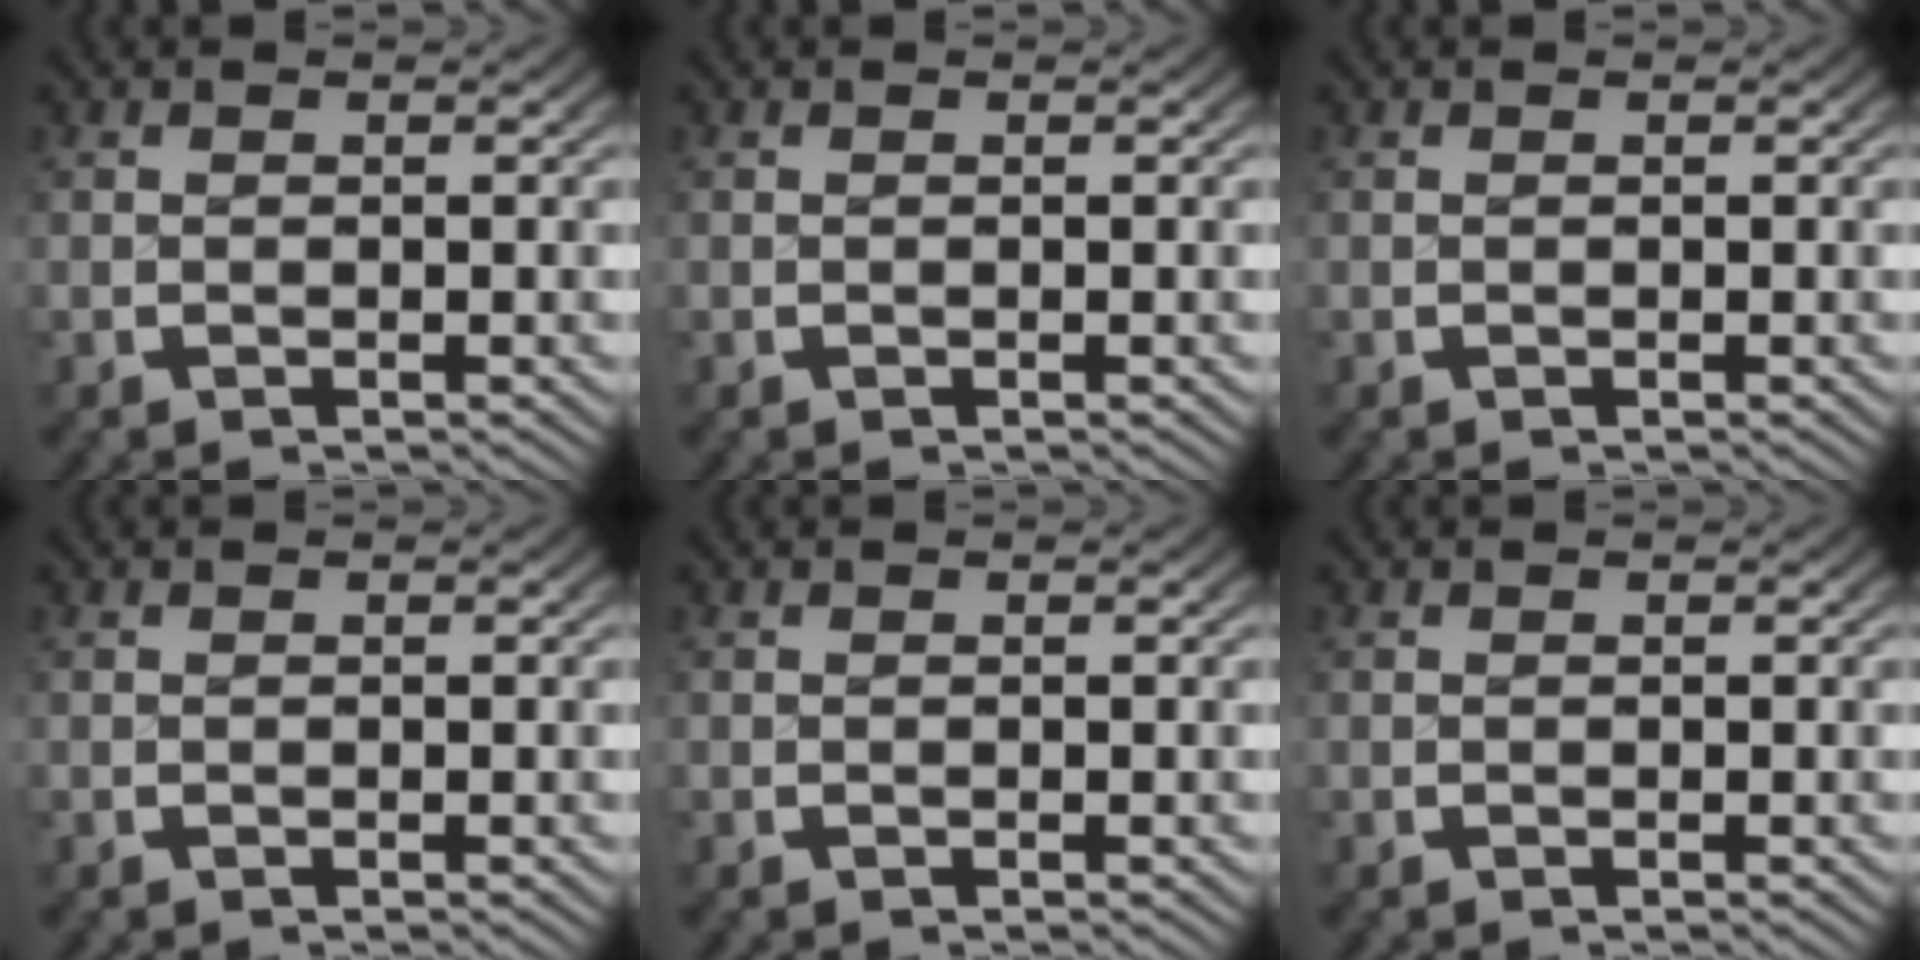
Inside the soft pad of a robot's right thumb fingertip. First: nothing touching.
{"total": 0.0}
{"total": 0.0}
{"total": 0.0}
{"total": 0.0}
{"total": 0.0}